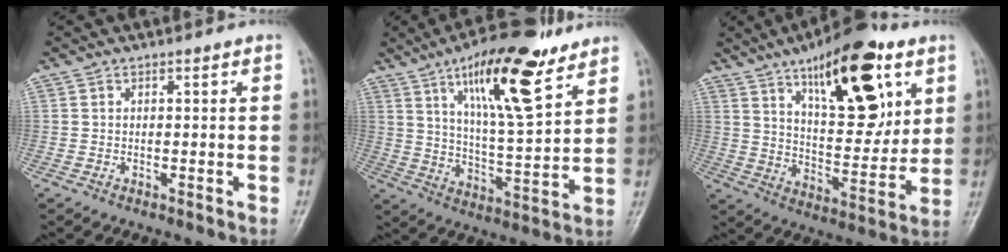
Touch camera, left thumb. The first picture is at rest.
{"total": 18.5, "force": [10.5, 5.3, 14.2], "torque": [-0.208, -0.050, 0.177]}
{"total": 21.7, "force": [10.6, 8.9, 16.7], "torque": [-0.205, -0.046, 0.168]}